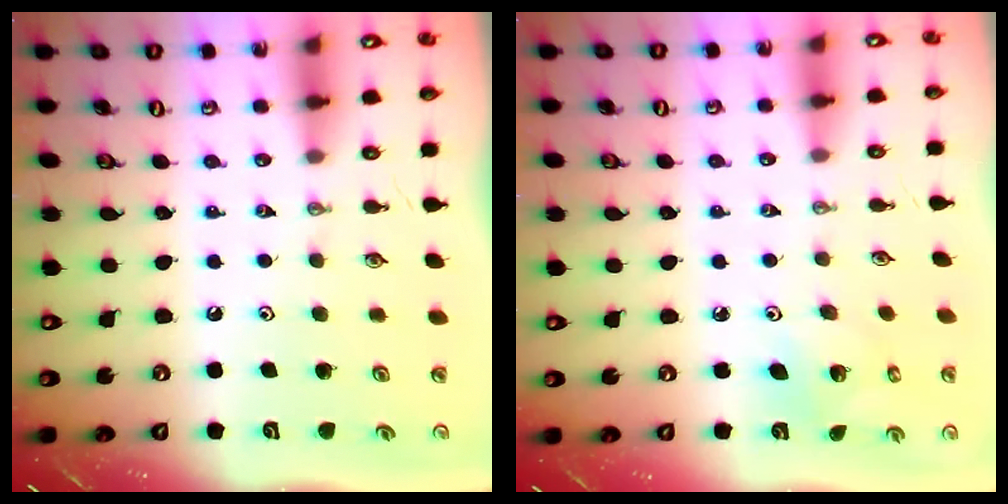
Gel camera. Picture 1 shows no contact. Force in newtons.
{"total": 4.3, "press": 4.3, "slide": 0.4}